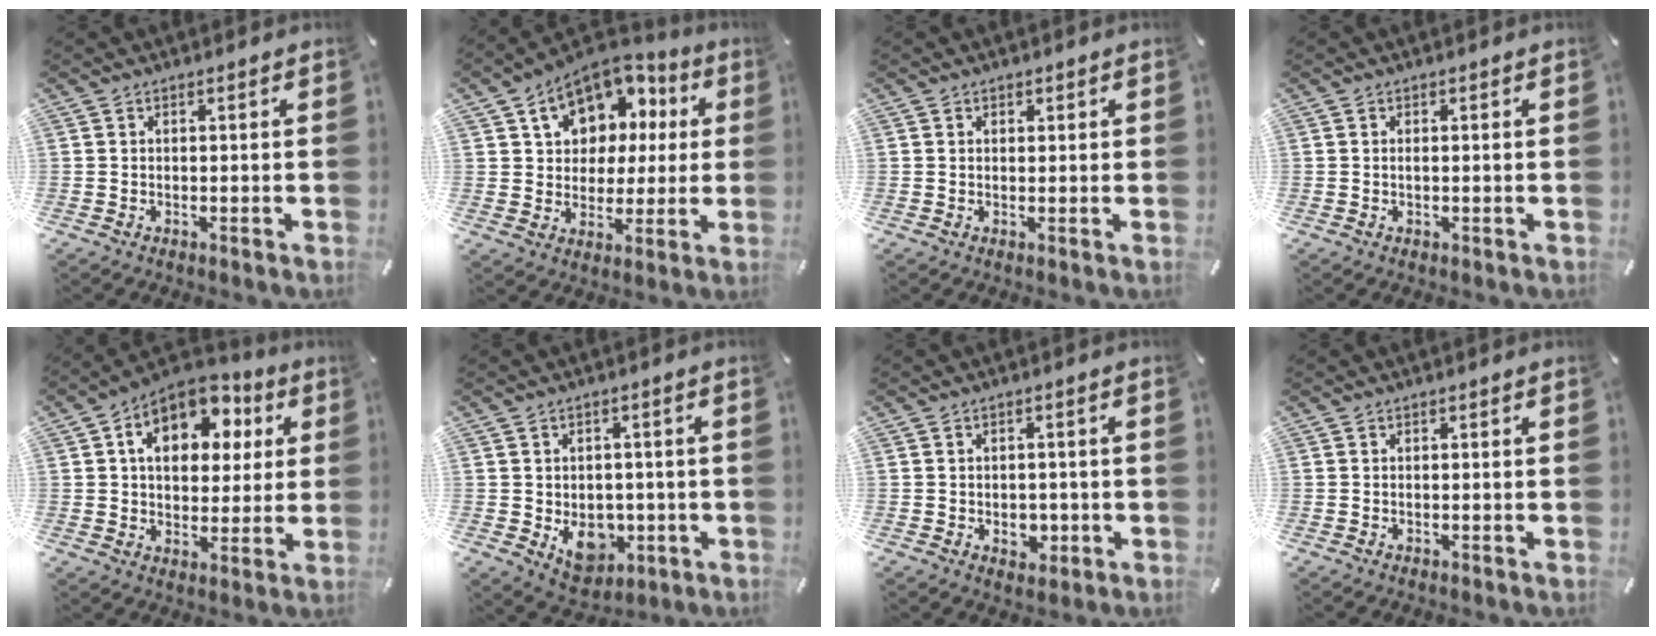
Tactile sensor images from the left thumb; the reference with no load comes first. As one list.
[{"total": 12.0, "force": [5.6, 9.7, 4.4], "torque": [-0.079, -0.034, 0.105]}, {"total": 1.0, "force": [0.5, 0.8, 0.2], "torque": [0.004, 0.001, 0.006]}, {"total": 0.7, "force": [0.0, 0.3, 0.6], "torque": [-0.013, -0.001, 0.000]}, {"total": 13.8, "force": [5.3, 9.9, 8.1], "torque": [-0.125, -0.016, 0.094]}, {"total": 9.5, "force": [-2.1, 7.6, 5.2], "torque": [-0.056, 0.001, -0.033]}, {"total": 4.0, "force": [-0.7, 3.2, 2.2], "torque": [-0.013, -0.005, -0.016]}, {"total": 0.0}]